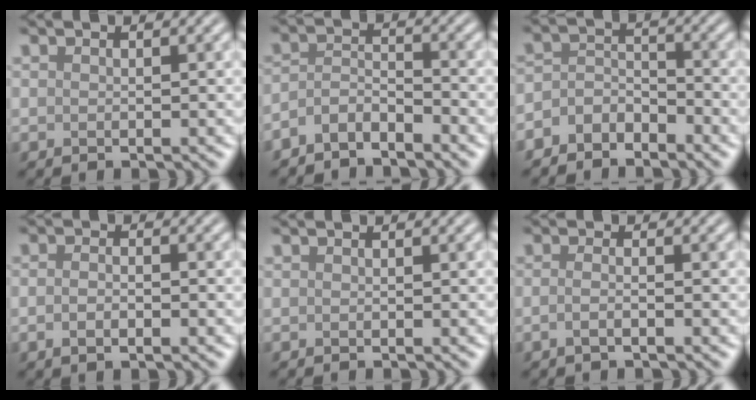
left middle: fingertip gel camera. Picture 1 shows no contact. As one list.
[{"total": 2.8, "force": [-2.4, 0.8, 1.1], "torque": [-0.027, 0.005, -0.053]}, {"total": 2.9, "force": [-2.4, 1.4, 0.9], "torque": [-0.019, 0.006, -0.052]}, {"total": 2.1, "force": [-0.6, 1.0, 1.7], "torque": [-0.024, -0.001, -0.013]}, {"total": 0.0}, {"total": 1.6, "force": [-0.5, 0.7, 1.4], "torque": [-0.018, -0.002, -0.015]}]